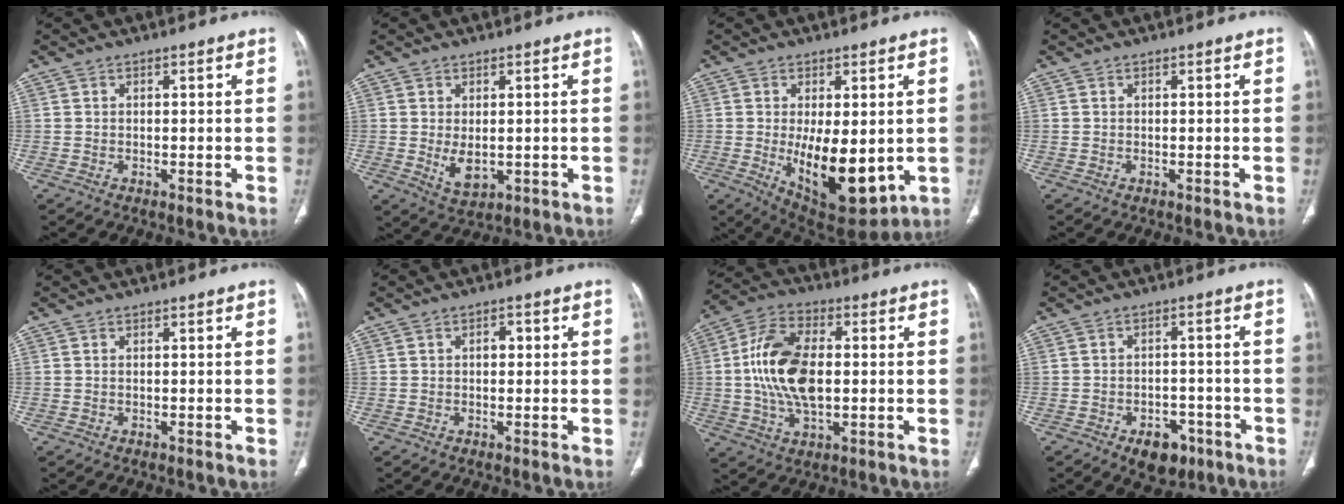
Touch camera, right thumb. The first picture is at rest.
{"total": 4.8, "force": [-0.4, 2.7, 3.9], "torque": [-0.064, -0.010, 0.008]}
{"total": 15.6, "force": [-1.8, 7.2, 13.7], "torque": [-0.190, -0.028, -0.003]}
{"total": 0.0}
{"total": 0.0}
{"total": 2.0, "force": [0.3, 1.3, 1.4], "torque": [-0.016, 0.007, 0.003]}
{"total": 15.3, "force": [0.3, 8.5, 12.8], "torque": [-0.249, 0.015, 0.002]}
{"total": 7.1, "force": [-3.9, 4.6, 3.8], "torque": [-0.028, 0.024, -0.051]}